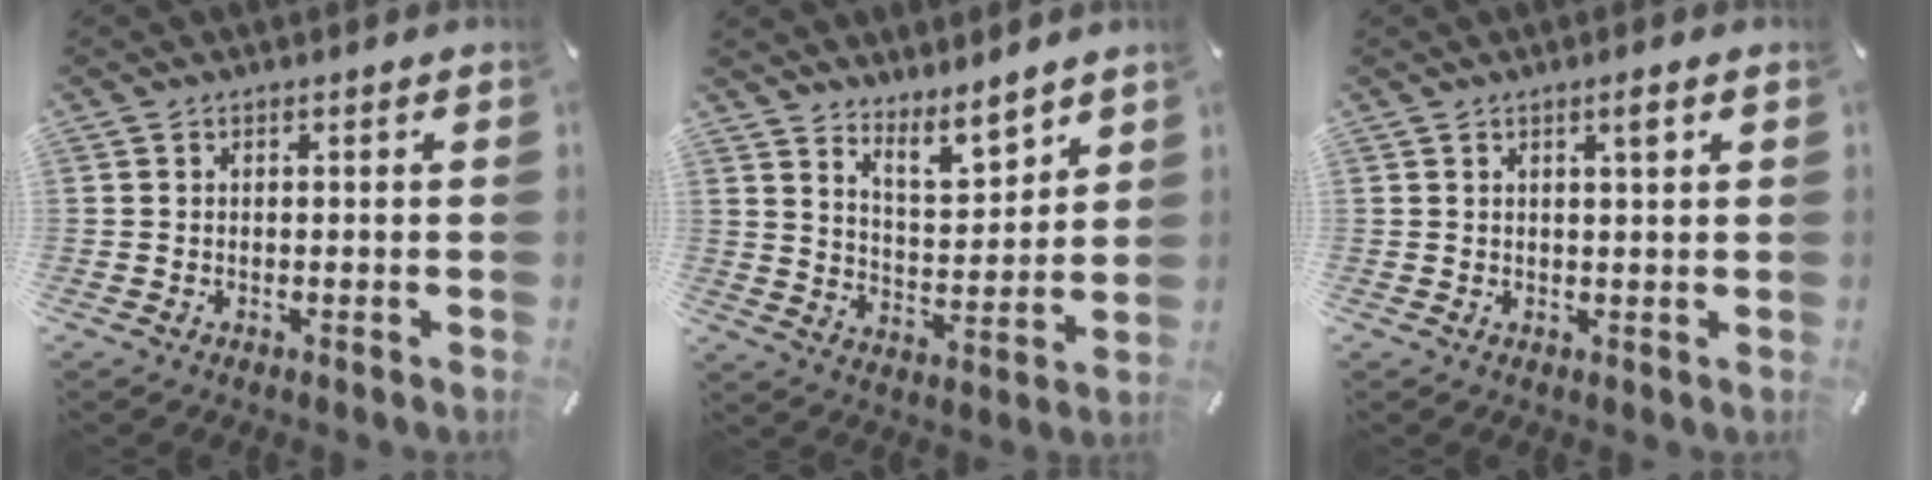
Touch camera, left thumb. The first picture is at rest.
{"total": 8.6, "force": [7.9, 2.6, 2.2], "torque": [-0.025, -0.070, 0.144]}
{"total": 2.5, "force": [1.3, 0.1, 2.2], "torque": [-0.045, 0.001, 0.020]}